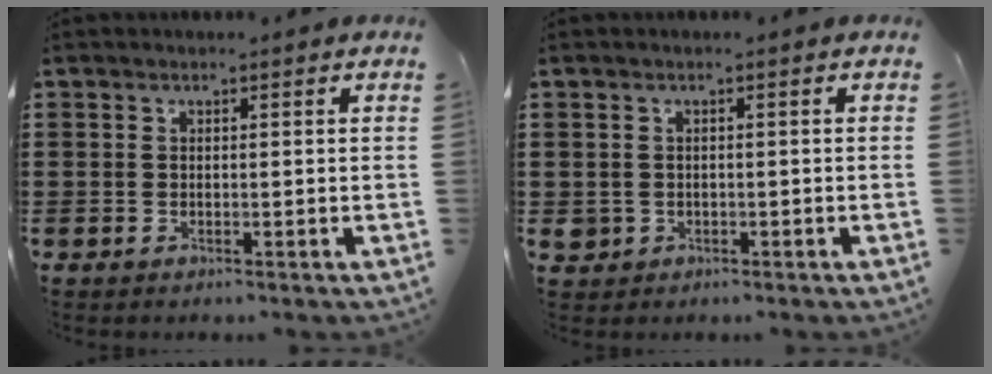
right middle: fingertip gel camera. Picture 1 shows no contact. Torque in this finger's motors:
{"motor_torque": [0.16, -0.13, 0.00, 0.01]}